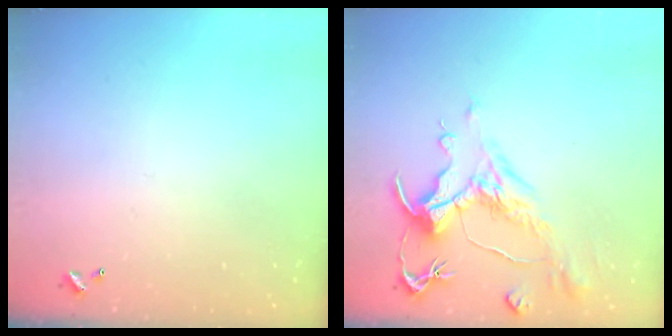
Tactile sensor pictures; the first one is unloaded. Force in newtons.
{"total": 1.6, "press": 0.7, "slide": 1.4}